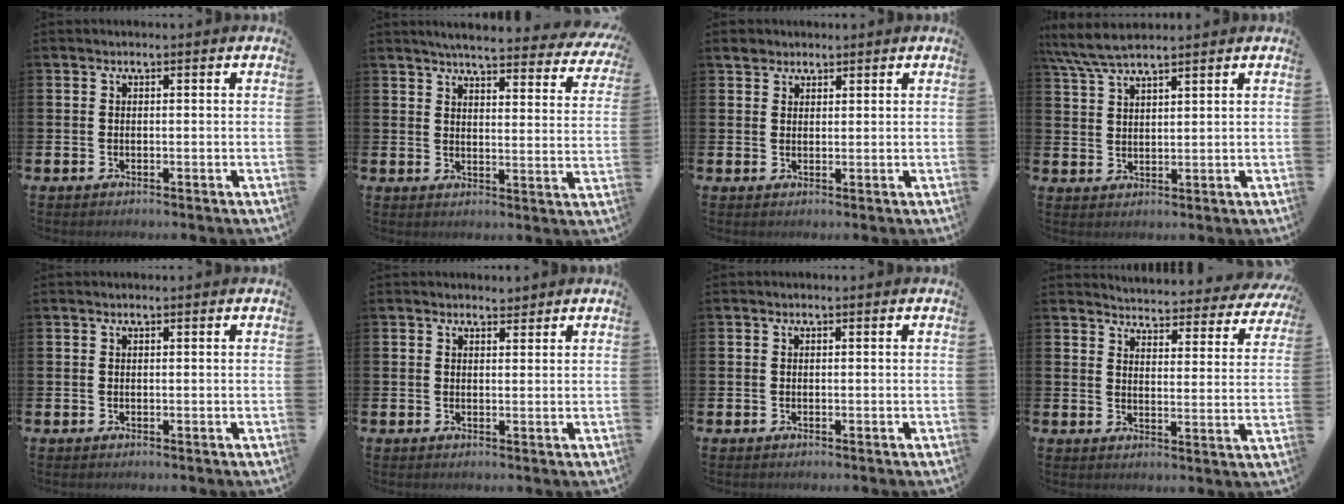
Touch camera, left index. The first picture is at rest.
{"total": 4.5, "force": [4.3, 0.3, 1.6], "torque": [-0.037, -0.036, 0.068]}
{"total": 2.5, "force": [2.2, 1.2, 0.0], "torque": [0.011, -0.001, 0.038]}
{"total": 5.9, "force": [5.3, 0.8, 2.4], "torque": [-0.067, -0.013, 0.099]}
{"total": 0.0}
{"total": 1.8, "force": [1.7, 0.5, -0.1], "torque": [0.007, -0.006, 0.030]}
{"total": 0.0}
{"total": 3.6, "force": [3.5, 0.5, 0.2], "torque": [-0.023, -0.039, 0.055]}